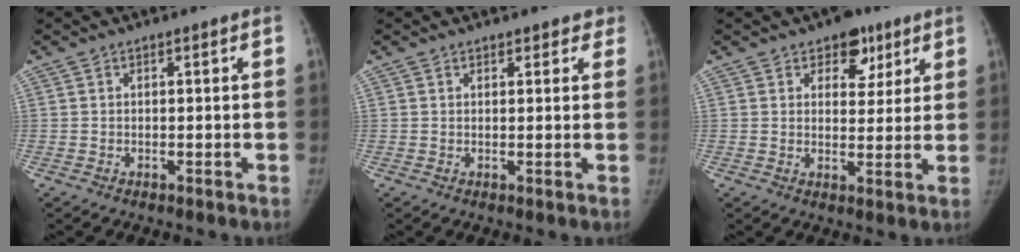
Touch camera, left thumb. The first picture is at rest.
{"total": 2.5, "force": [2.0, 1.4, 0.6], "torque": [0.026, -0.004, 0.017]}
{"total": 7.0, "force": [4.0, 4.6, 3.3], "torque": [-0.005, -0.016, 0.055]}